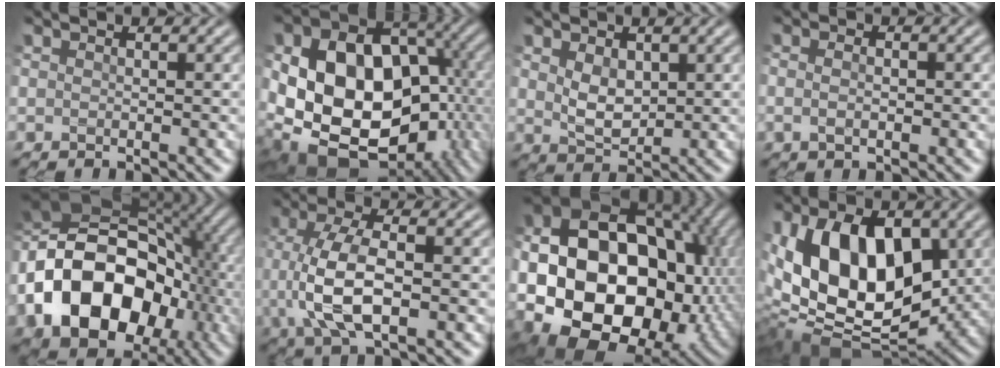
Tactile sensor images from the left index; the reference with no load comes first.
{"total": 16.8, "force": [-1.9, 12.4, 11.2], "torque": [-0.187, -0.020, 0.002]}
{"total": 2.9, "force": [0.8, 1.8, 2.2], "torque": [-0.050, -0.002, 0.018]}
{"total": 1.9, "force": [-0.2, 0.9, 1.7], "torque": [-0.027, 0.002, -0.005]}
{"total": 16.5, "force": [-3.4, 11.6, 11.2], "torque": [-0.206, 0.008, -0.068]}
{"total": 6.9, "force": [-0.7, 2.8, 6.3], "torque": [-0.137, 0.004, -0.013]}
{"total": 23.5, "force": [-1.9, 18.9, 13.9], "torque": [-0.263, -0.018, -0.061]}
{"total": 14.4, "force": [1.3, 8.8, 11.3], "torque": [-0.218, -0.009, 0.018]}